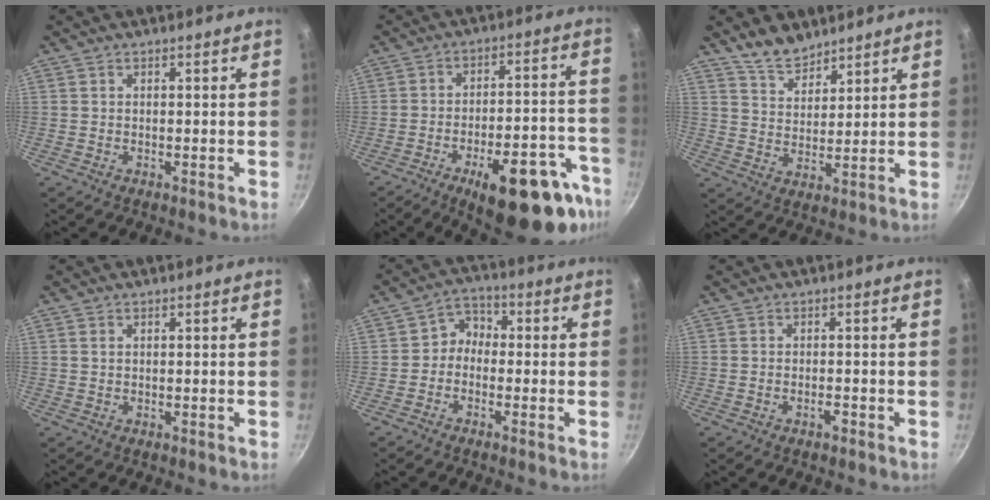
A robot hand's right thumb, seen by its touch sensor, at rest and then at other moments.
{"total": 21.1, "force": [-12.0, 7.8, 15.5], "torque": [-0.154, 0.059, -0.159]}
{"total": 6.7, "force": [5.6, 3.2, 1.9], "torque": [-0.014, -0.034, 0.105]}
{"total": 0.6, "force": [0.3, 0.4, 0.3], "torque": [-0.005, 0.002, 0.005]}
{"total": 4.2, "force": [-1.1, 3.5, 2.1], "torque": [-0.013, 0.026, -0.035]}
{"total": 1.2, "force": [-0.8, 0.4, 0.9], "torque": [-0.015, 0.008, -0.014]}